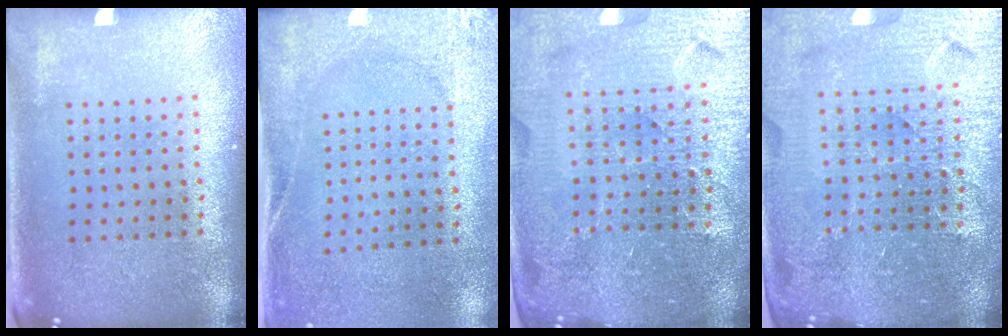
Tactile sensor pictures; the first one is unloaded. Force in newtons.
{"total": 2.7, "press": 2.1, "slide": 1.7}
{"total": 5.1, "press": 4.7, "slide": 1.9}
{"total": 5.1, "press": 4.7, "slide": 1.9}